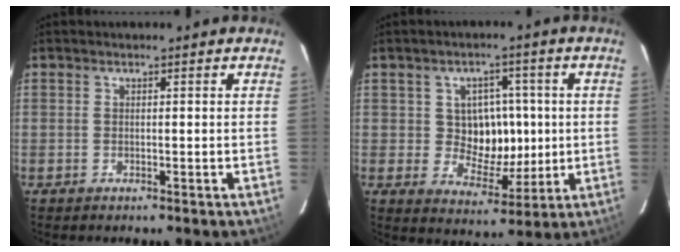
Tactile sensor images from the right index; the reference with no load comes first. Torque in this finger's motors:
{"motor_torque": [0.23, 0.20, 0.32, 0.04]}